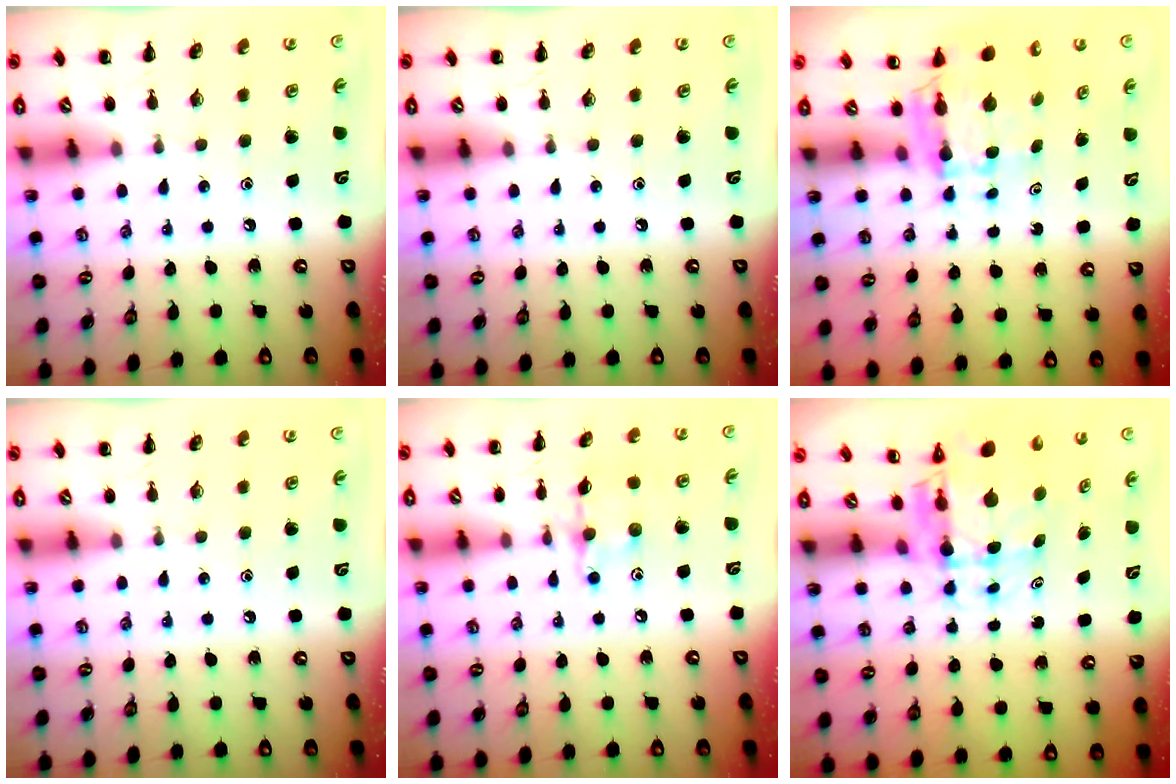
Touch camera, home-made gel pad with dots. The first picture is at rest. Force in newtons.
{"total": 0.0}
{"total": 6.7, "press": 6.6, "slide": 1.0}
{"total": 0.0}
{"total": 9.2, "press": 9.2, "slide": 0.4}
{"total": 6.6, "press": 6.1, "slide": 2.5}